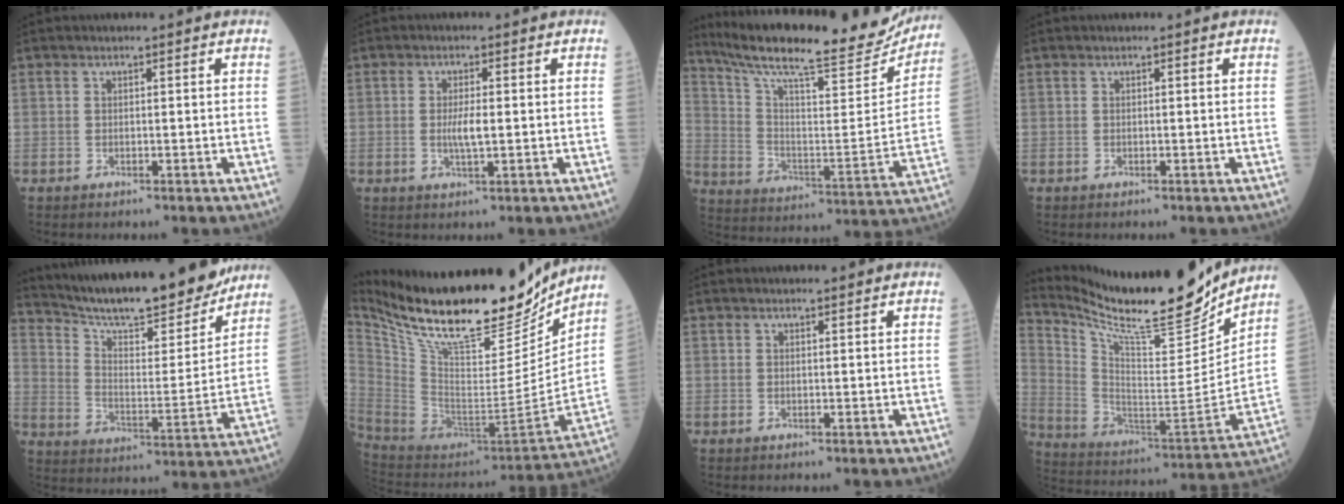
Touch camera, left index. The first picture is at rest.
{"total": 3.0, "force": [-0.3, 0.5, 2.9], "torque": [-0.058, -0.007, -0.006]}
{"total": 26.3, "force": [23.5, 3.5, 11.1], "torque": [-0.185, -0.052, 0.328]}
{"total": 0.0}
{"total": 21.7, "force": [19.3, 2.7, 9.5], "torque": [-0.155, -0.025, 0.283]}
{"total": 27.8, "force": [22.6, 6.9, 14.7], "torque": [-0.267, -0.028, 0.360]}
{"total": 1.1, "force": [1.0, 0.2, 0.2], "torque": [-0.006, 0.003, 0.013]}
{"total": 22.1, "force": [19.6, 2.5, 9.9], "torque": [-0.190, -0.058, 0.312]}